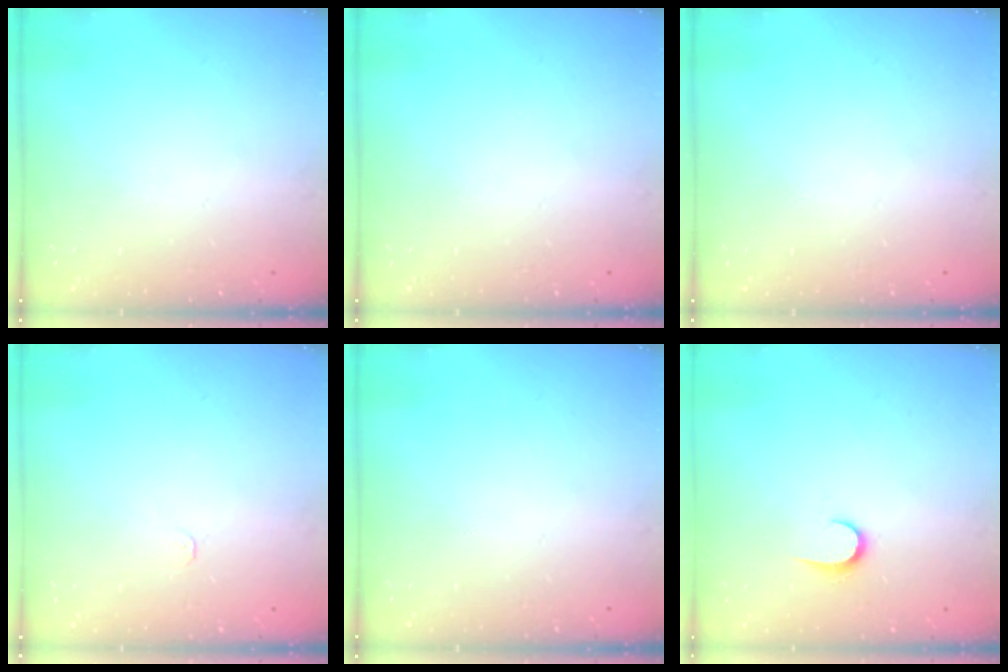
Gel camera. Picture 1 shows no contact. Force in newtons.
{"total": 0.0}
{"total": 0.0}
{"total": 1.7, "press": 1.7, "slide": 0.2}
{"total": 0.0}
{"total": 6.8, "press": 6.7, "slide": 0.6}